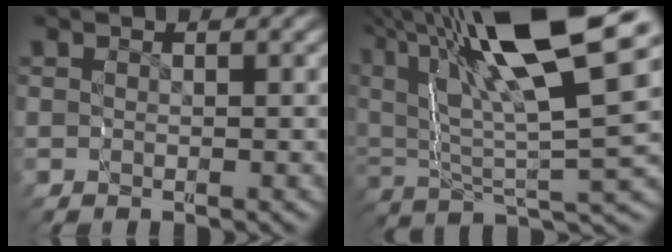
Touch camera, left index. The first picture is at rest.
{"total": 13.9, "force": [5.3, 6.4, 11.2], "torque": [-0.182, 0.018, 0.080]}